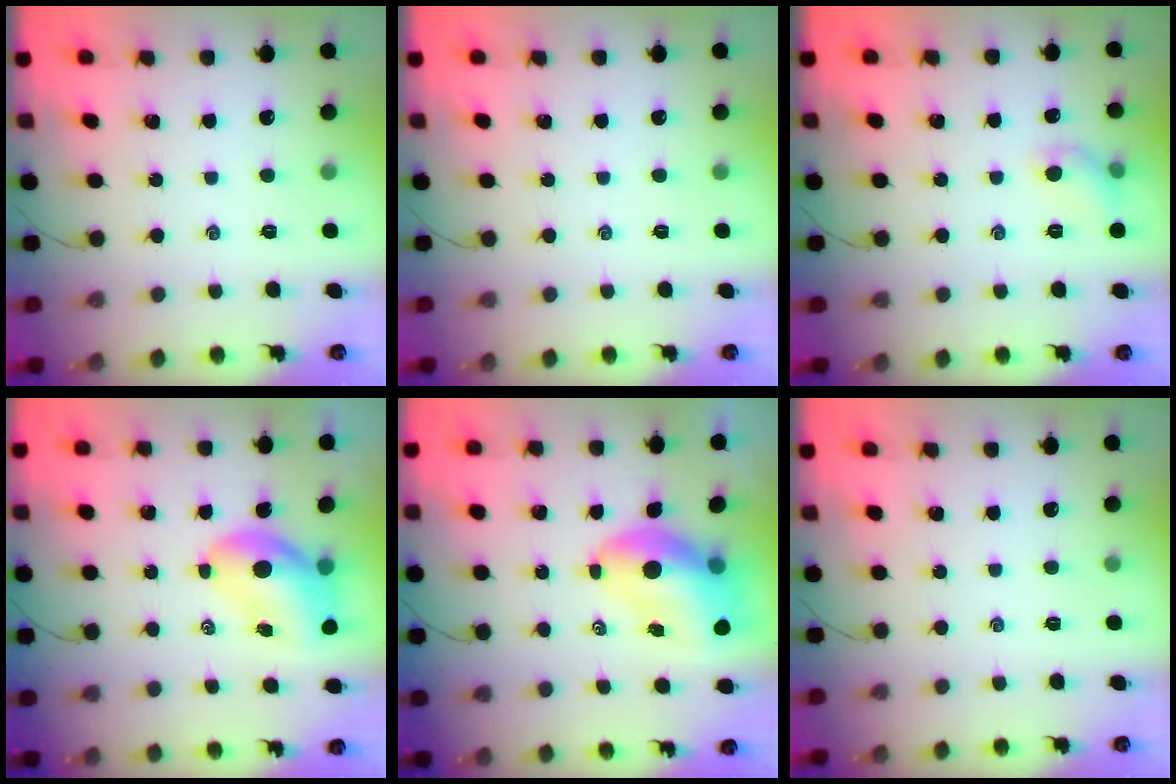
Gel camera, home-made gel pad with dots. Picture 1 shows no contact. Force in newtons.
{"total": 0.0}
{"total": 6.2, "press": 6.1, "slide": 1.3}
{"total": 8.4, "press": 8.3, "slide": 1.3}
{"total": 9.6, "press": 9.2, "slide": 2.6}
{"total": 0.0}